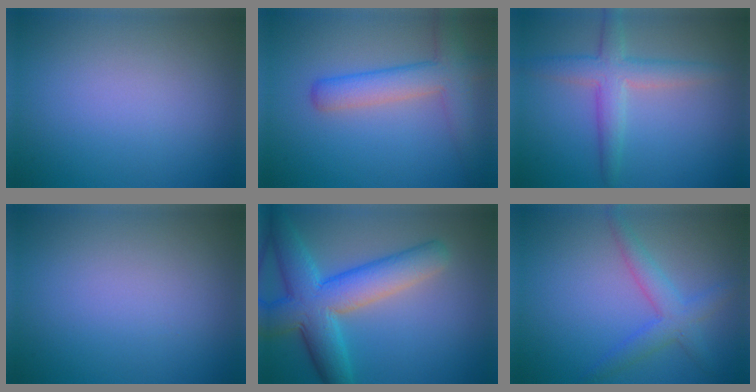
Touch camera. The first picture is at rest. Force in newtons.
{"total": 3.8, "press": 3.8, "slide": 0.4}
{"total": 3.8, "press": 3.8, "slide": 0.0}
{"total": 0.0}
{"total": 8.5, "press": 8.5, "slide": 0.3}
{"total": 3.2, "press": 3.1, "slide": 0.2}